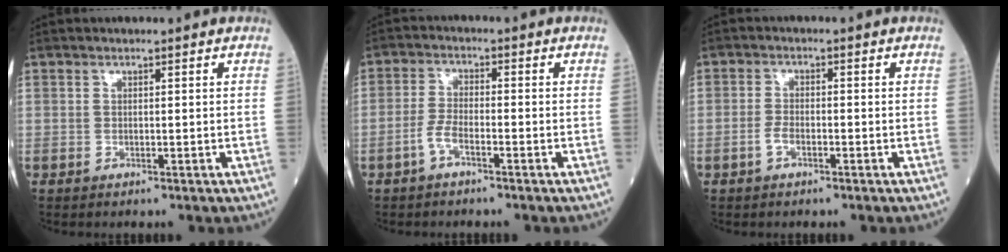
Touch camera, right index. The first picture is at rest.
{"total": 3.3, "force": [-2.0, 0.9, 2.5], "torque": [-0.054, 0.005, -0.041]}
{"total": 2.3, "force": [-1.1, 1.0, 1.7], "torque": [-0.034, 0.004, -0.022]}